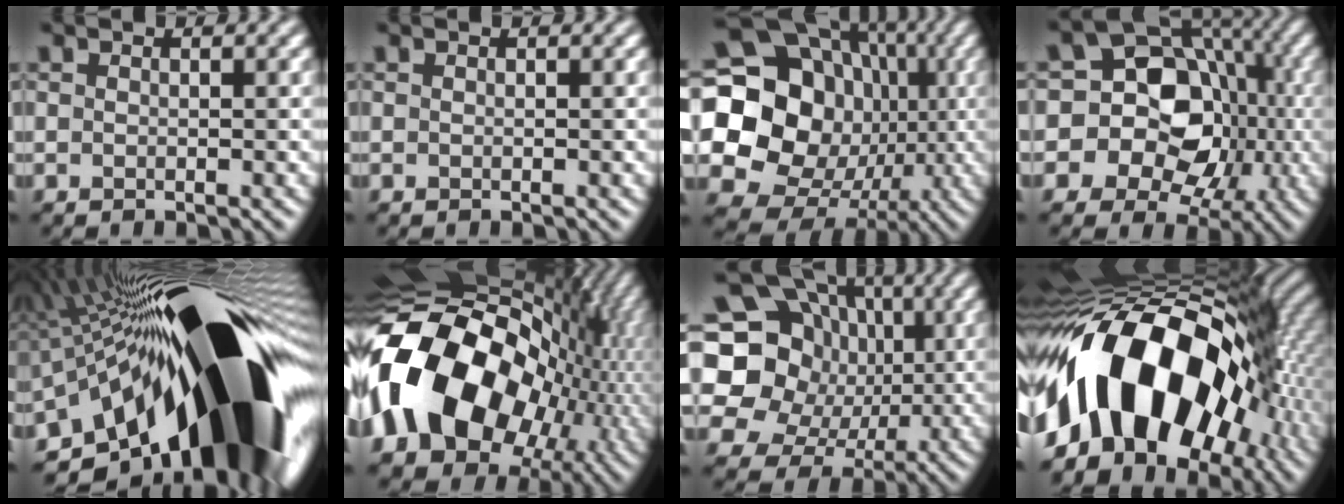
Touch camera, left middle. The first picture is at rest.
{"total": 0.0}
{"total": 22.5, "force": [-0.8, 20.2, 9.9], "torque": [-0.182, 0.021, -0.052]}
{"total": 15.7, "force": [-1.5, 13.9, 7.1], "torque": [-0.128, 0.022, -0.047]}
{"total": 21.5, "force": [-5.0, 8.5, 19.1], "torque": [-0.279, -0.003, -0.105]}
{"total": 20.7, "force": [-2.8, 15.5, 13.5], "torque": [-0.276, -0.009, -0.061]}
{"total": 18.2, "force": [0.5, 16.8, 7.1], "torque": [-0.175, 0.027, -0.028]}
{"total": 17.9, "force": [-4.8, 11.1, 13.2], "torque": [-0.215, 0.008, -0.097]}